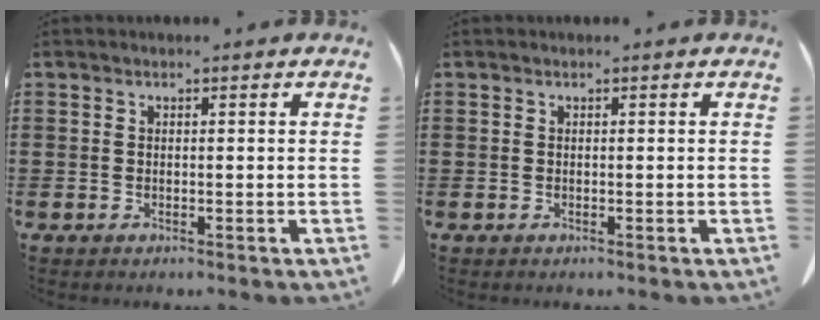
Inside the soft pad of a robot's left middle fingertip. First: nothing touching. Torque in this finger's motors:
{"motor_torque": [0.00, 0.00, 0.00, 0.01]}